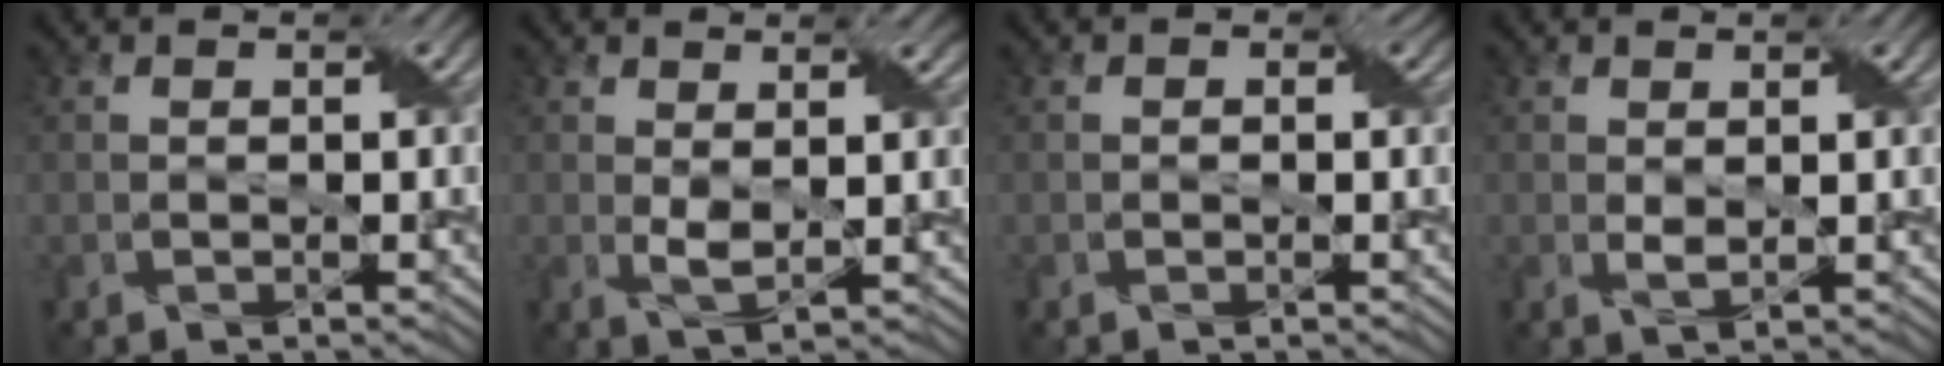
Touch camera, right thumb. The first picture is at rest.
{"total": 3.0, "force": [1.0, 1.2, 2.6], "torque": [-0.059, -0.002, 0.022]}
{"total": 0.9, "force": [0.0, 0.8, 0.5], "torque": [-0.004, -0.002, -0.002]}
{"total": 1.4, "force": [0.6, 0.4, 1.2], "torque": [-0.028, -0.001, 0.015]}